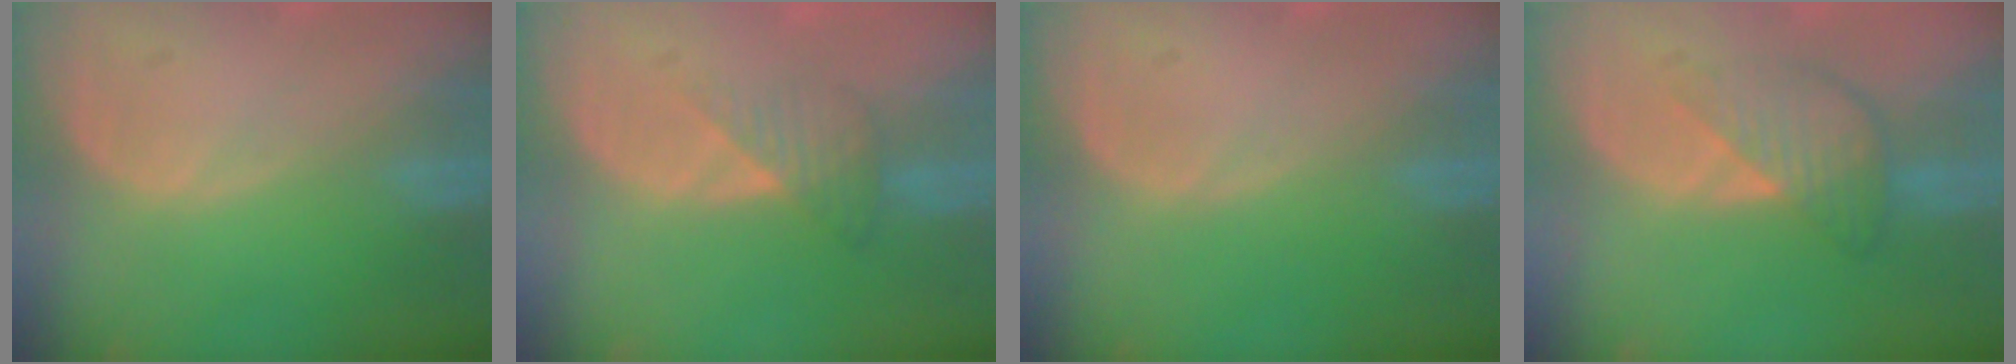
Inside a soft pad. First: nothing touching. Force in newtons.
{"total": 3.4, "press": 3.2, "slide": 1.1}
{"total": 0.0}
{"total": 5.0, "press": 5.0, "slide": 0.1}